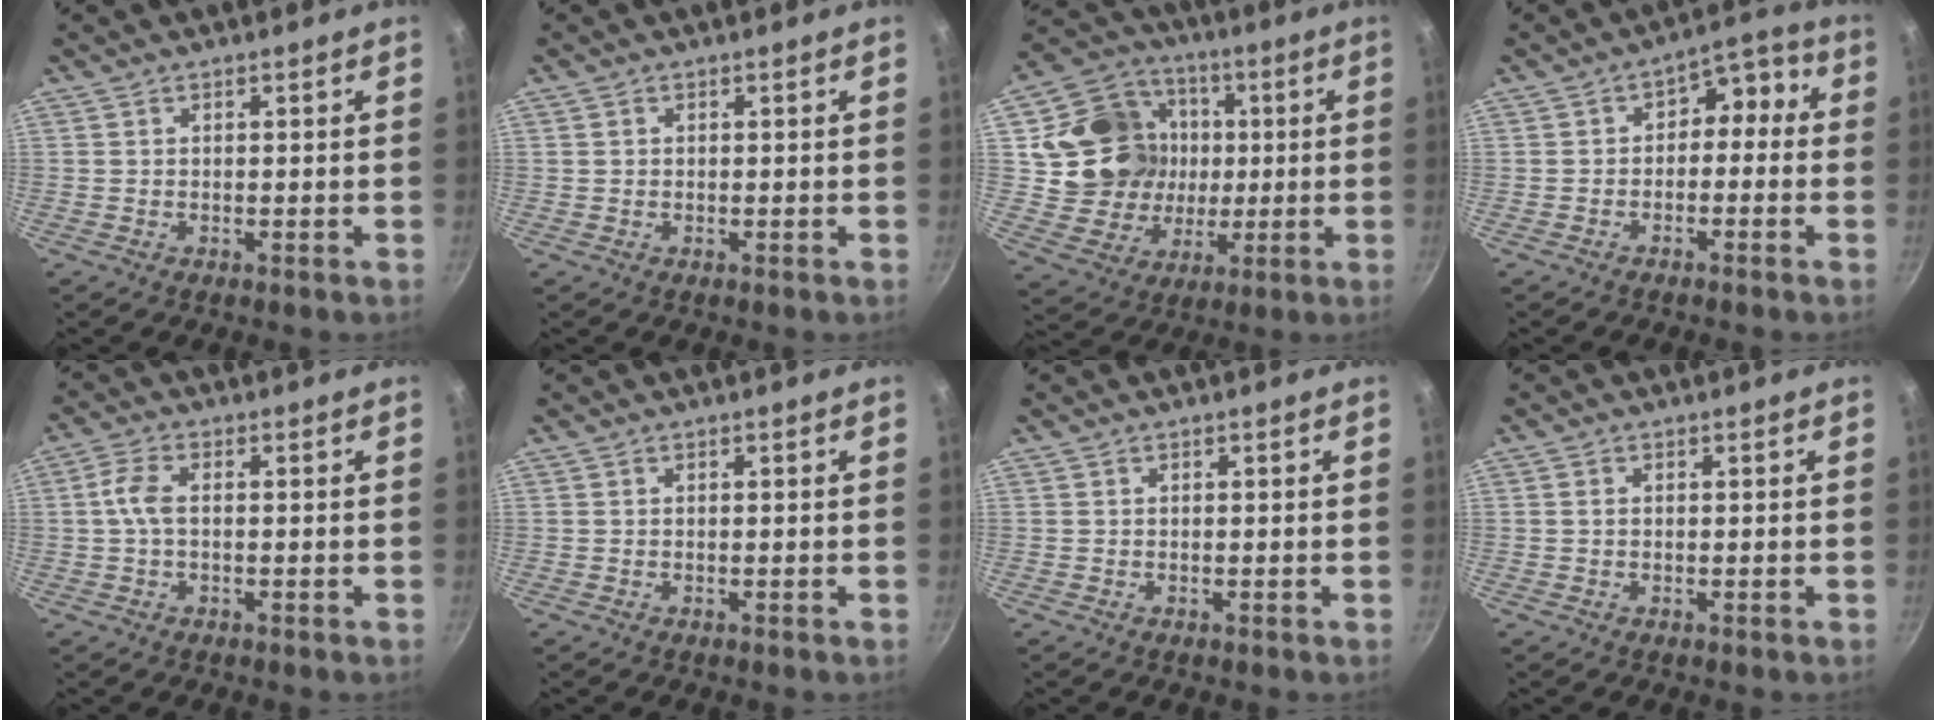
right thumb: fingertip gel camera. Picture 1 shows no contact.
{"total": 0.8, "force": [0.3, 0.7, 0.3], "torque": [-0.004, 0.002, 0.005]}
{"total": 18.5, "force": [2.1, 16.5, 8.2], "torque": [-0.124, 0.022, 0.046]}
{"total": 6.4, "force": [-0.7, 4.6, 4.5], "torque": [-0.022, 0.043, -0.020]}
{"total": 4.4, "force": [0.2, 2.3, 3.7], "torque": [-0.085, 0.012, -0.003]}
{"total": 0.0}
{"total": 0.0}
{"total": 0.9, "force": [0.2, 0.6, 0.5], "torque": [-0.010, 0.003, 0.003]}